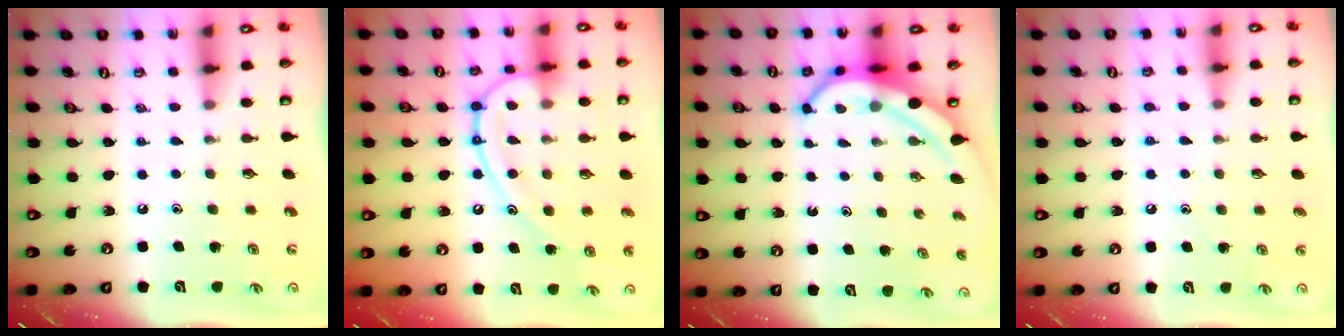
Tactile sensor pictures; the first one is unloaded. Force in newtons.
{"total": 14.7, "press": 14.6, "slide": 1.4}
{"total": 7.4, "press": 7.3, "slide": 1.1}
{"total": 4.5, "press": 4.4, "slide": 0.4}